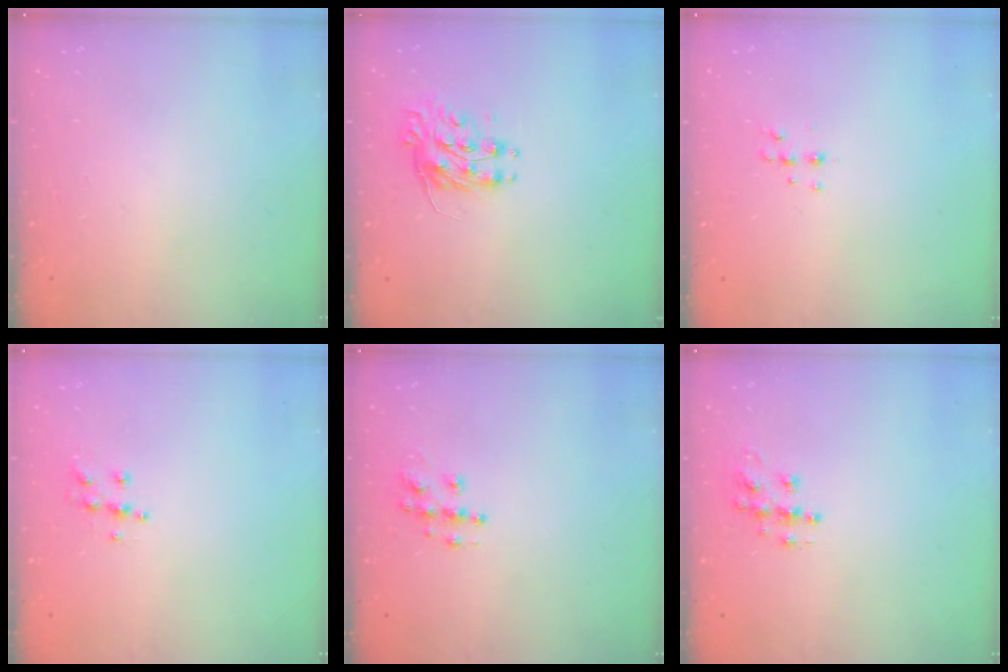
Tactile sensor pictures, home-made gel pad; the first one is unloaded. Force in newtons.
{"total": 8.7, "press": 8.7, "slide": 0.3}
{"total": 4.9, "press": 4.8, "slide": 1.1}
{"total": 6.4, "press": 6.4, "slide": 0.6}
{"total": 8.6, "press": 8.6, "slide": 0.4}
{"total": 8.7, "press": 8.7, "slide": 0.5}